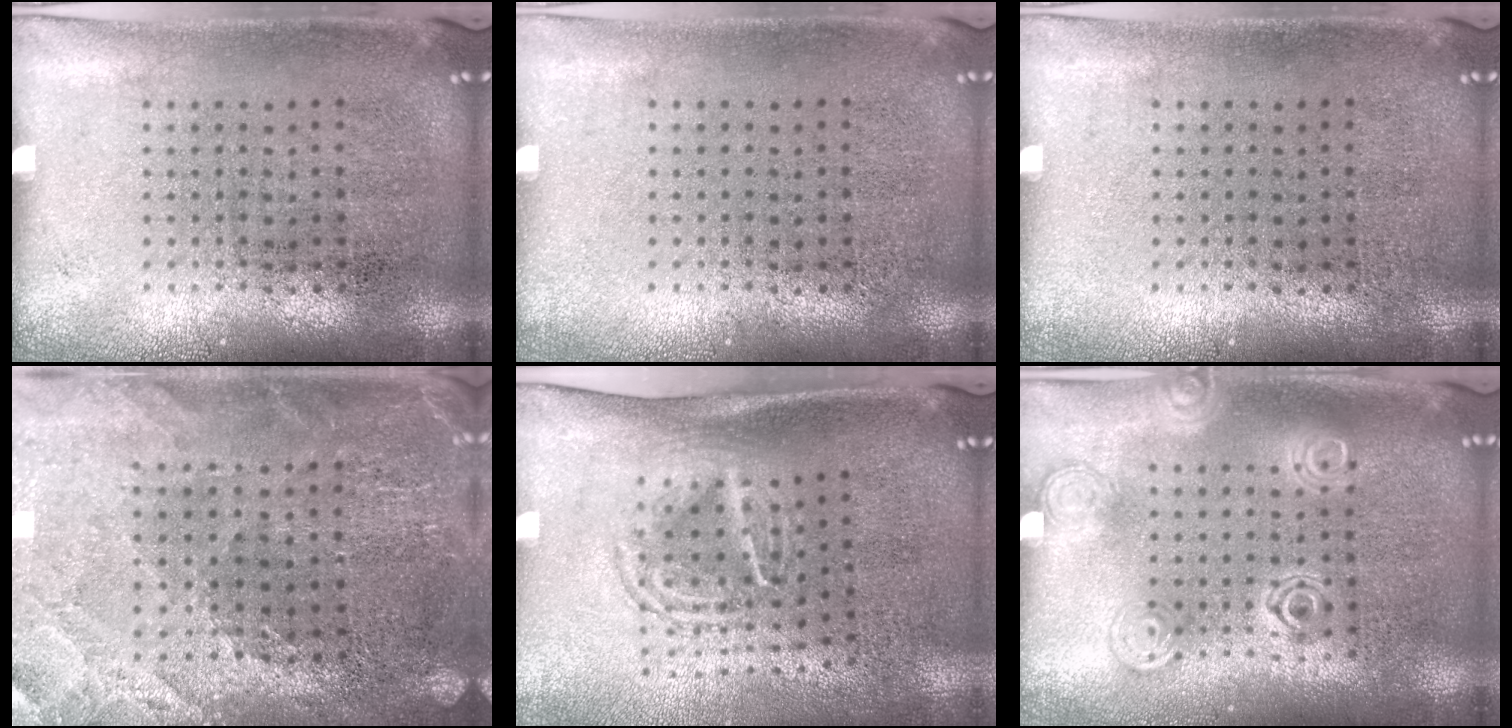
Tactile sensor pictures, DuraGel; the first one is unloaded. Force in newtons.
{"total": 0.0}
{"total": 0.0}
{"total": 1.5, "press": 1.4, "slide": 0.3}
{"total": 1.7, "press": 1.1, "slide": 1.2}
{"total": 1.2, "press": 1.2, "slide": 0.0}